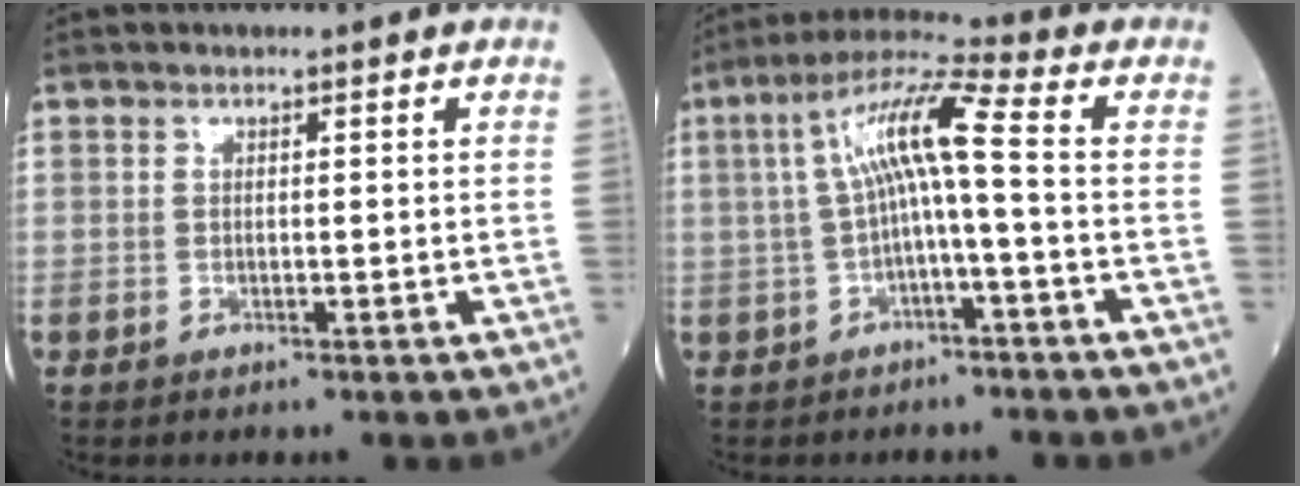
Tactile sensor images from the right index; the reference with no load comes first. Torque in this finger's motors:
{"motor_torque": [1.35, 0.20, 0.68, 0.19]}